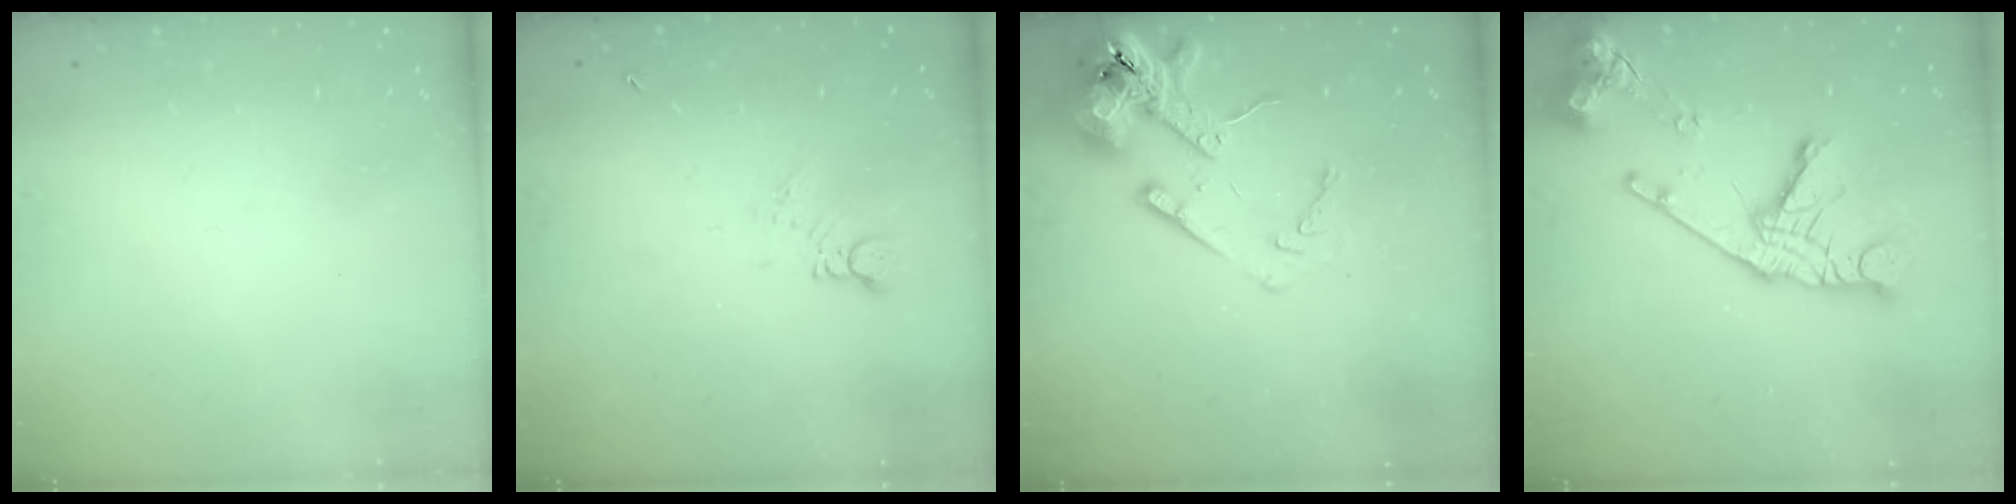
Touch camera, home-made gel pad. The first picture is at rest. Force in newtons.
{"total": 3.0, "press": 2.9, "slide": 0.4}
{"total": 14.4, "press": 14.3, "slide": 2.0}
{"total": 18.8, "press": 18.7, "slide": 2.1}